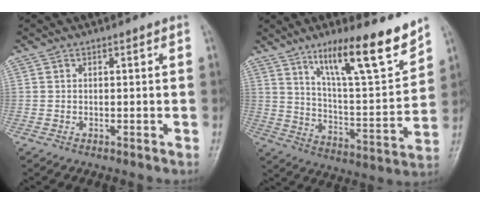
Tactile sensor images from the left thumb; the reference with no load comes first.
{"total": 16.9, "force": [11.8, 3.2, 11.7], "torque": [-0.167, -0.074, 0.202]}